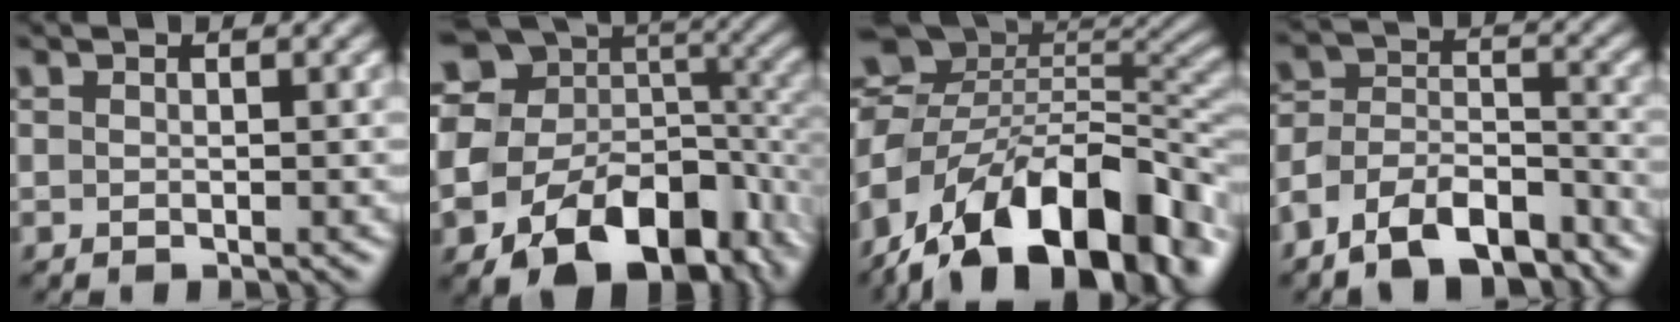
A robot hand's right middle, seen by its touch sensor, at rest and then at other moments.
{"total": 19.3, "force": [-5.5, 13.7, 12.5], "torque": [-0.189, -0.023, -0.066]}
{"total": 17.5, "force": [-9.1, 9.4, 11.6], "torque": [-0.198, 0.004, -0.149]}
{"total": 9.6, "force": [-7.3, 4.3, 4.5], "torque": [-0.080, 0.002, -0.134]}